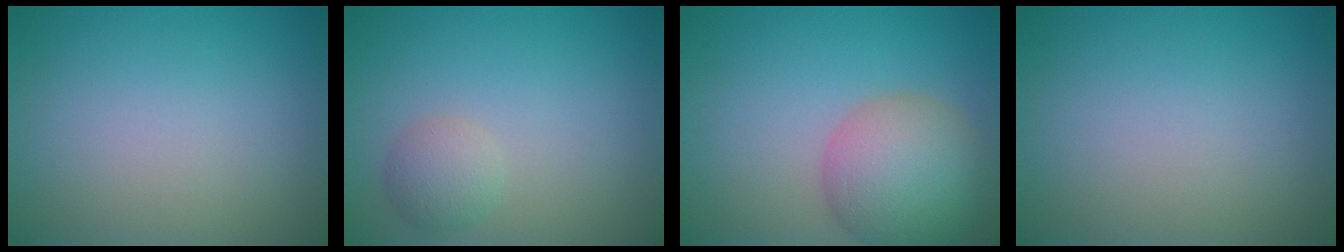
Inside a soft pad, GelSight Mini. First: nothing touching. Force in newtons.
{"total": 2.0, "press": 2.0, "slide": 0.1}
{"total": 7.3, "press": 7.3, "slide": 0.5}
{"total": 0.0}